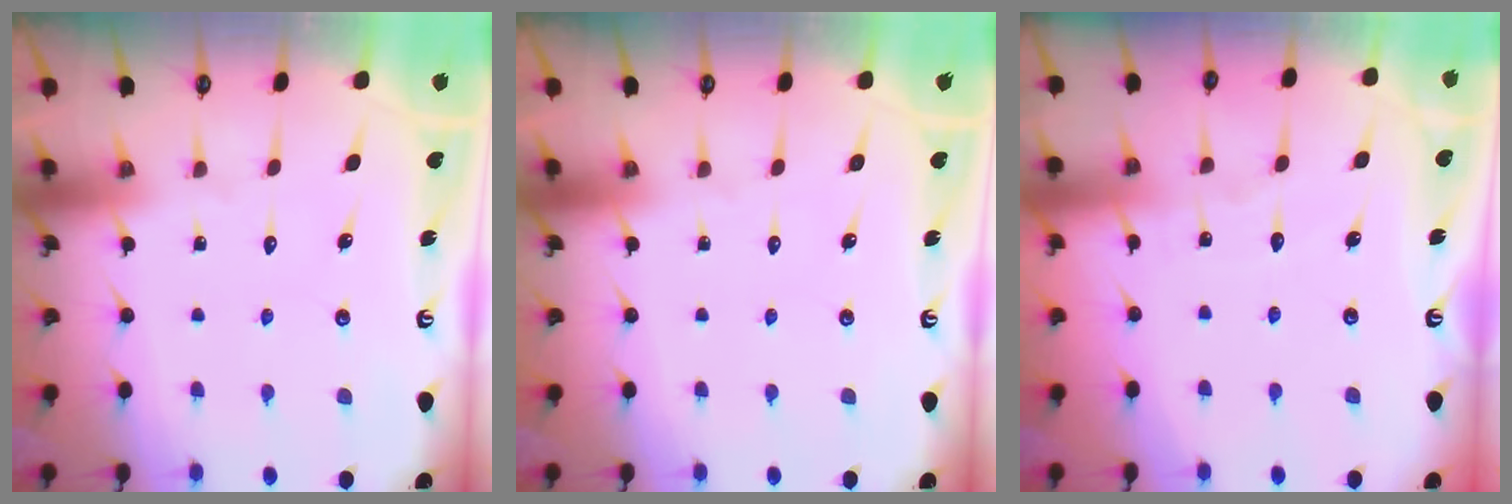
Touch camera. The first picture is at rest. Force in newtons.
{"total": 0.0}
{"total": 3.0, "press": 2.9, "slide": 0.3}